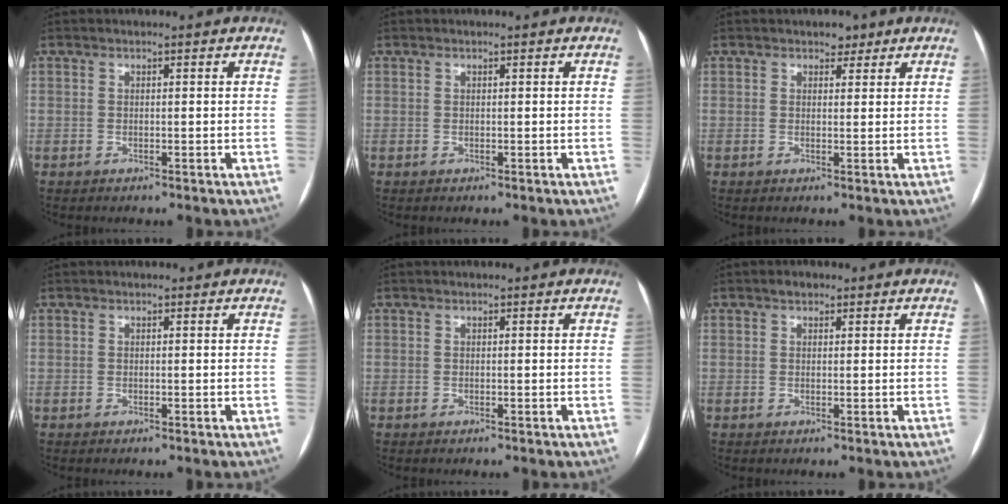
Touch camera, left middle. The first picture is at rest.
{"total": 0.0}
{"total": 2.2, "force": [1.5, 1.3, 0.9], "torque": [-0.008, 0.003, 0.019]}
{"total": 0.0}
{"total": 0.0}
{"total": 1.3, "force": [0.9, 0.8, 0.6], "torque": [-0.011, 0.008, 0.013]}